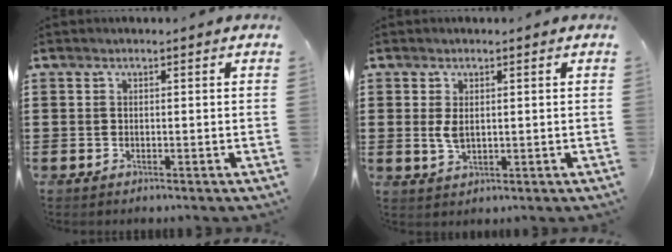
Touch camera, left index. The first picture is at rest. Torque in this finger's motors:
{"motor_torque": [0.41, 0.43, 0.21, 0.08]}